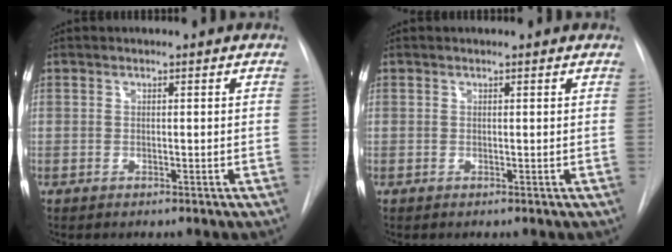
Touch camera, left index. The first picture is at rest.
{"total": 0.9, "force": [0.9, 0.2, 0.1], "torque": [-0.008, 0.005, 0.008]}